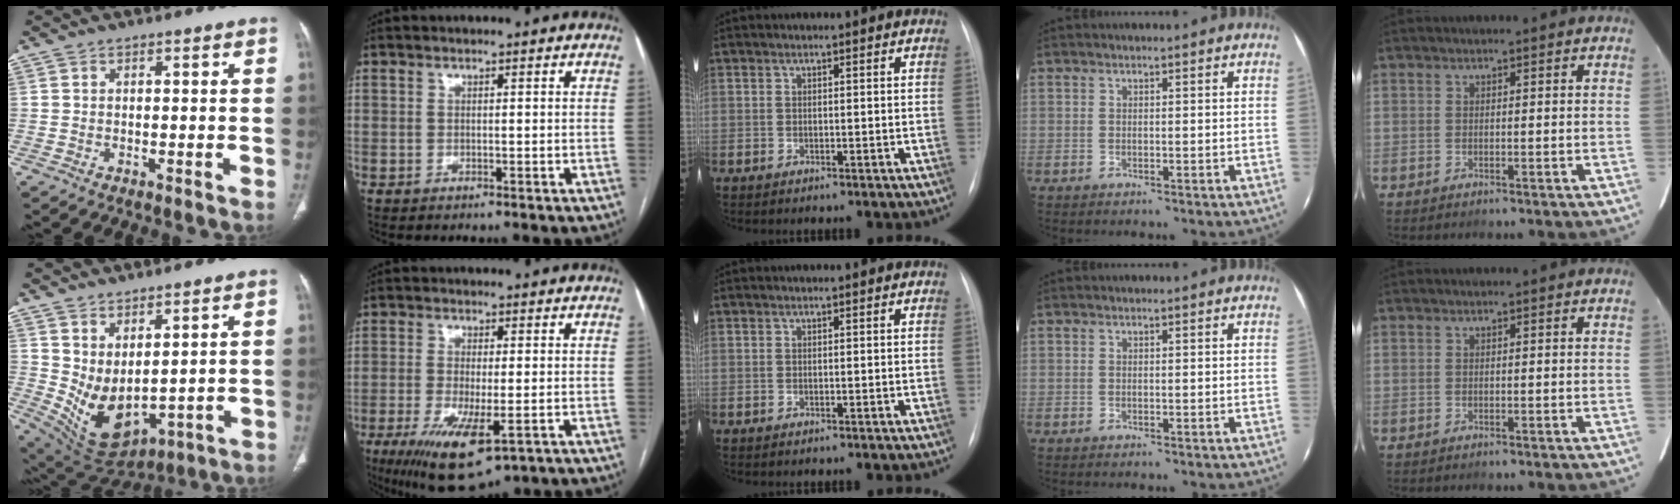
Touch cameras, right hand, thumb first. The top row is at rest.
{"thumb": {"total": 10.8, "force": [2.6, 5.7, 8.8], "torque": [-0.150, -0.033, 0.082]}, "index": {"total": 11.0, "force": [-5.1, 3.0, 9.3], "torque": [-0.164, -0.028, -0.075]}}